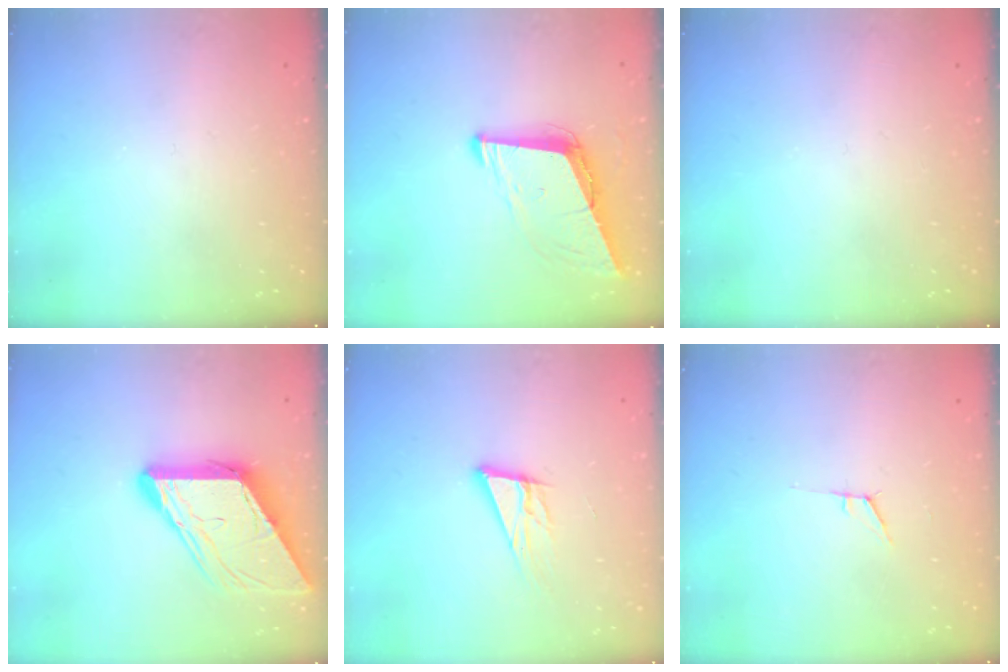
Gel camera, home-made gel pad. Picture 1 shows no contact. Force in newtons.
{"total": 9.1, "press": 8.4, "slide": 3.5}
{"total": 0.0}
{"total": 12.0, "press": 12.0, "slide": 1.2}
{"total": 12.2, "press": 11.7, "slide": 3.4}
{"total": 5.2, "press": 4.5, "slide": 2.5}